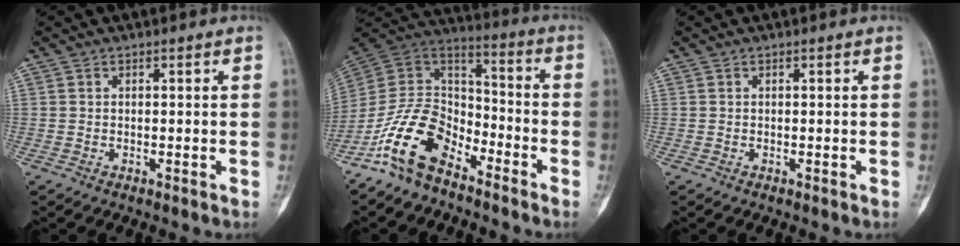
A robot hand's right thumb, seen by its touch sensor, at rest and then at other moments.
{"total": 14.5, "force": [-9.5, 7.8, 7.7], "torque": [-0.135, 0.083, -0.192]}
{"total": 0.0}